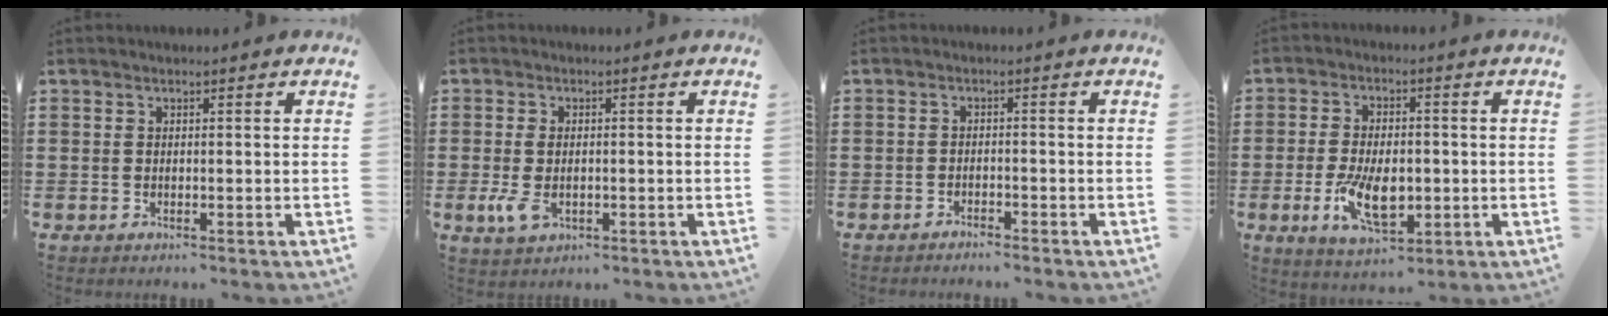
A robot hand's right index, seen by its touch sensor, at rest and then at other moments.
{"total": 3.9, "force": [-0.8, 2.2, 3.2], "torque": [-0.087, -0.009, -0.020]}
{"total": 1.4, "force": [-1.4, 0.0, 0.1], "torque": [-0.006, 0.003, -0.029]}
{"total": 8.7, "force": [-1.9, 4.7, 7.1], "torque": [-0.145, -0.003, -0.036]}